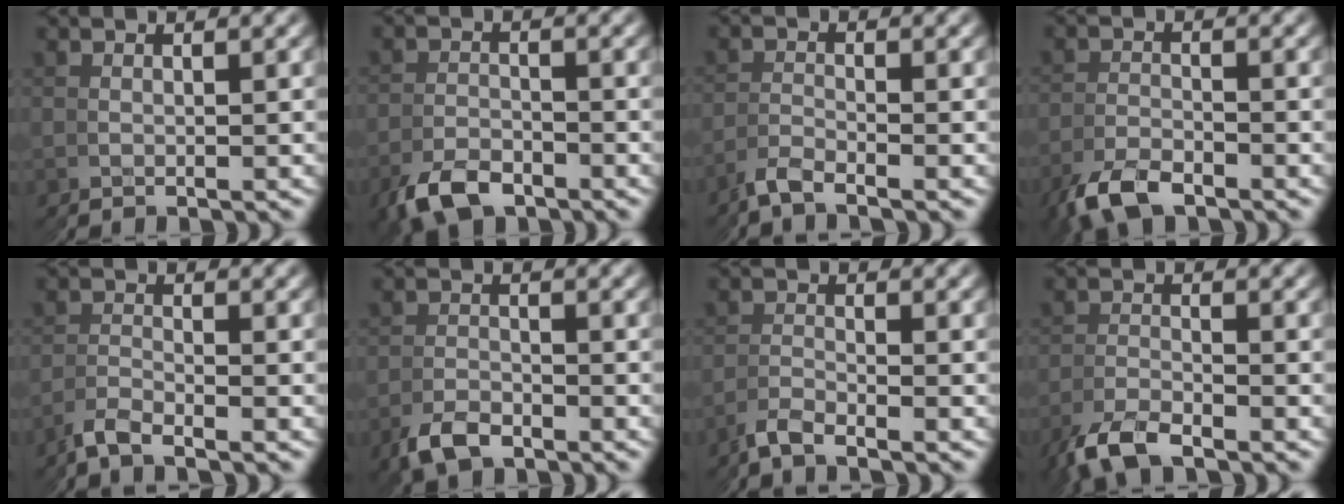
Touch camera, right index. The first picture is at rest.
{"total": 3.9, "force": [-3.7, 1.1, -0.3], "torque": [0.009, -0.002, -0.068]}
{"total": 3.3, "force": [-2.4, -1.3, -1.8], "torque": [0.027, 0.012, -0.053]}
{"total": 3.5, "force": [-3.4, 0.1, -0.5], "torque": [0.007, 0.008, -0.065]}
{"total": 3.2, "force": [-2.4, -1.3, -1.8], "torque": [0.025, 0.013, -0.053]}
{"total": 3.1, "force": [-2.7, 0.1, -1.4], "torque": [0.027, 0.009, -0.056]}
{"total": 3.4, "force": [-2.5, -1.3, -1.9], "torque": [0.030, 0.013, -0.056]}
{"total": 3.2, "force": [-3.2, 0.0, -0.2], "torque": [-0.011, 0.008, -0.063]}